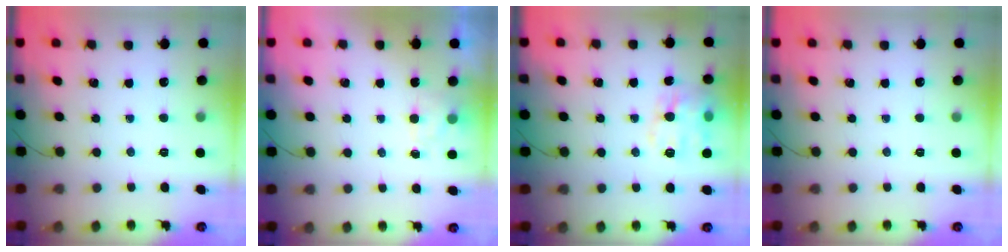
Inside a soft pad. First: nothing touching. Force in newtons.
{"total": 2.0, "press": 1.4, "slide": 1.3}
{"total": 11.3, "press": 11.3, "slide": 0.8}
{"total": 0.0}